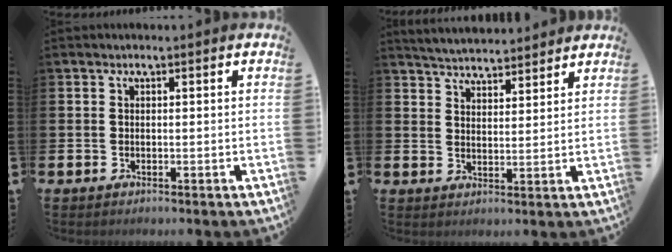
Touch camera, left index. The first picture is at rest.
{"total": 4.6, "force": [4.6, 0.4, 0.0], "torque": [-0.009, -0.030, 0.082]}